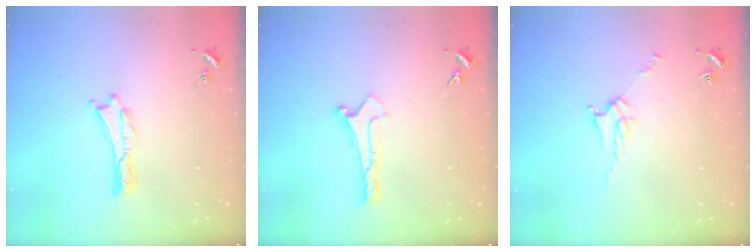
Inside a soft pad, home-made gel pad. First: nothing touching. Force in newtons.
{"total": 0.0}
{"total": 3.5, "press": 3.5, "slide": 0.3}